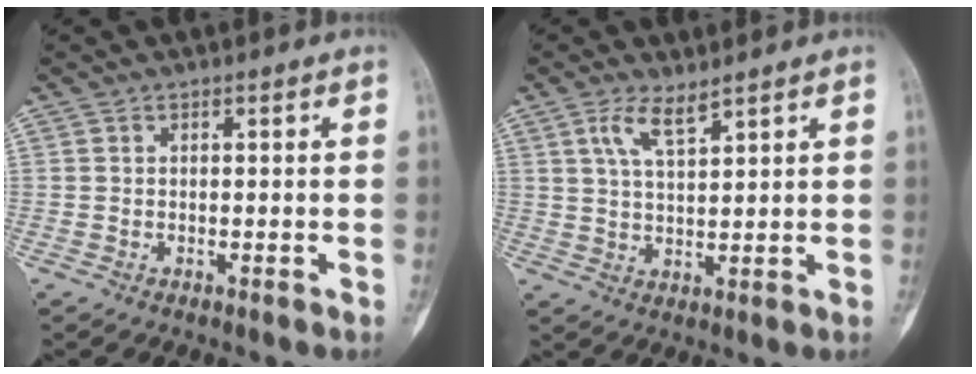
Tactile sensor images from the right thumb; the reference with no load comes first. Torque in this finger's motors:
{"motor_torque": [-0.11, 0.19, 0.18, -0.06, 0.13]}